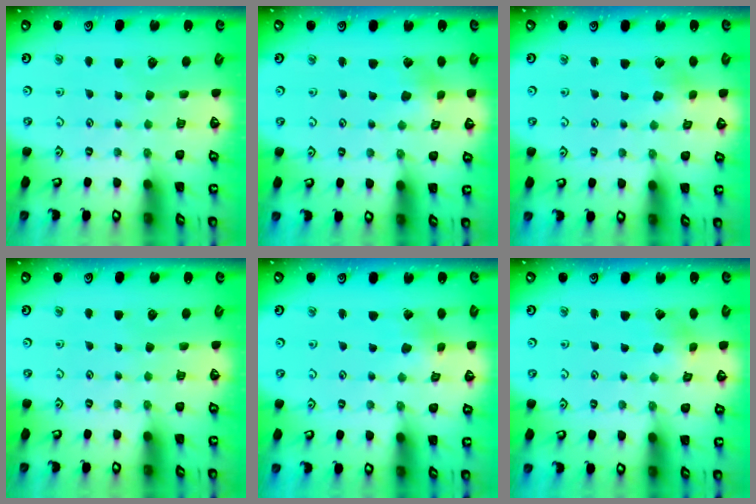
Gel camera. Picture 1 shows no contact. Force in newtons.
{"total": 3.1, "press": 3.0, "slide": 0.3}
{"total": 3.0, "press": 3.0, "slide": 0.4}
{"total": 0.0}
{"total": 2.3, "press": 2.3, "slide": 0.2}
{"total": 2.6, "press": 2.5, "slide": 0.3}